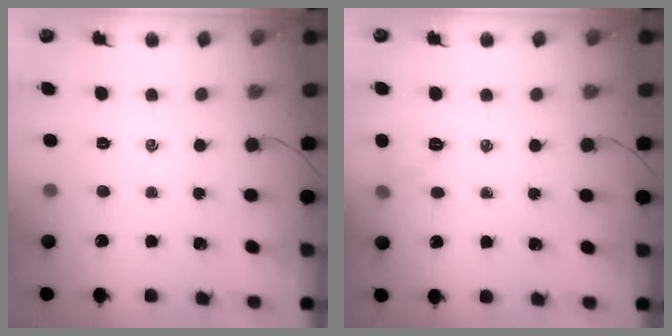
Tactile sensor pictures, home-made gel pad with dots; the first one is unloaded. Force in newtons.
{"total": 6.5, "press": 6.3, "slide": 1.4}